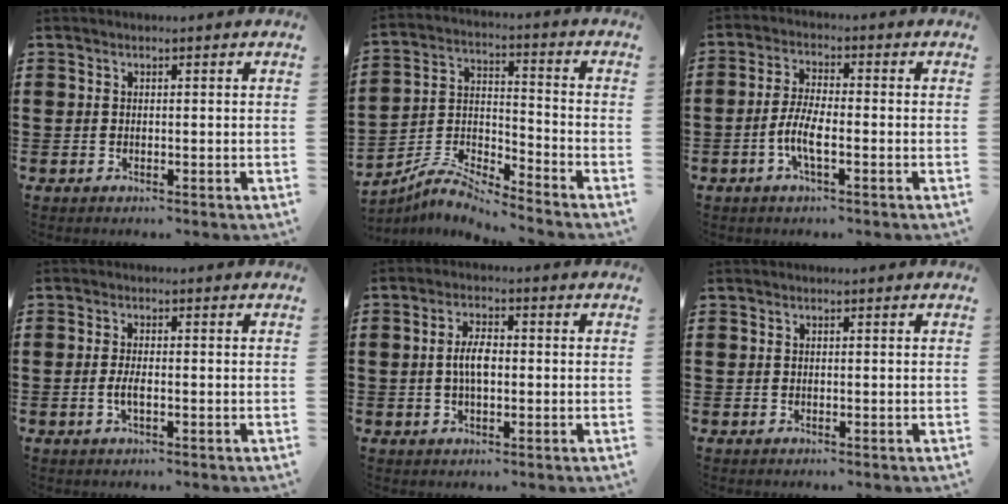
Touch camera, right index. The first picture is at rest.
{"total": 6.5, "force": [-6.3, 0.4, 1.6], "torque": [-0.041, -0.003, -0.128]}
{"total": 5.4, "force": [-2.0, 1.4, 4.8], "torque": [-0.116, -0.012, -0.045]}
{"total": 2.5, "force": [-0.7, 0.6, 2.3], "torque": [-0.049, -0.002, -0.015]}
{"total": 4.4, "force": [-0.3, 1.7, 4.0], "torque": [-0.082, -0.001, -0.010]}
{"total": 0.0}